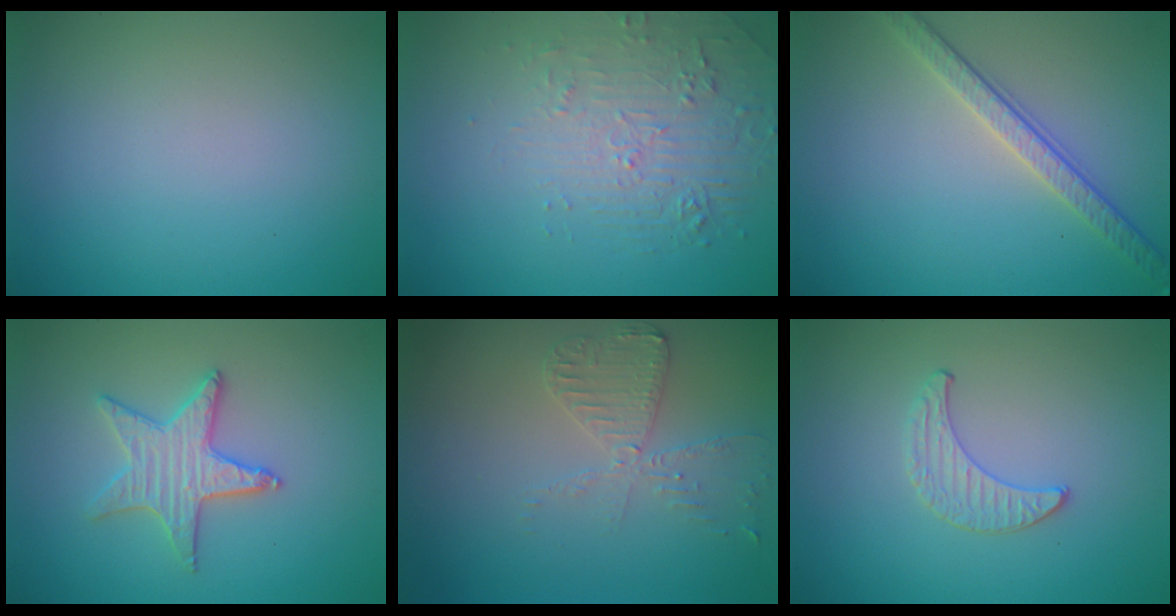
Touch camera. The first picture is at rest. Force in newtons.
{"total": 2.1, "press": 1.5, "slide": 1.5}
{"total": 3.5, "press": 2.8, "slide": 2.0}
{"total": 3.2, "press": 3.2, "slide": 0.2}
{"total": 3.1, "press": 2.8, "slide": 1.3}
{"total": 1.0, "press": 1.0, "slide": 0.3}